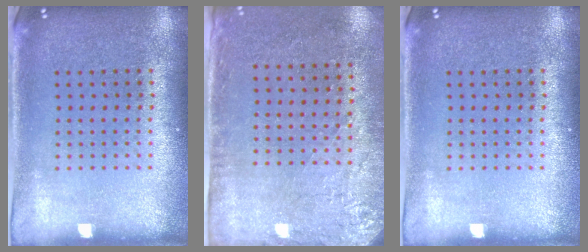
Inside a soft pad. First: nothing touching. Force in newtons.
{"total": 2.9, "press": 2.3, "slide": 1.6}
{"total": 0.0}